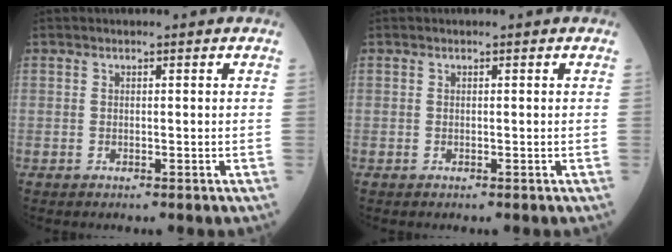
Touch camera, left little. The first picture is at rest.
{"total": 0.0}